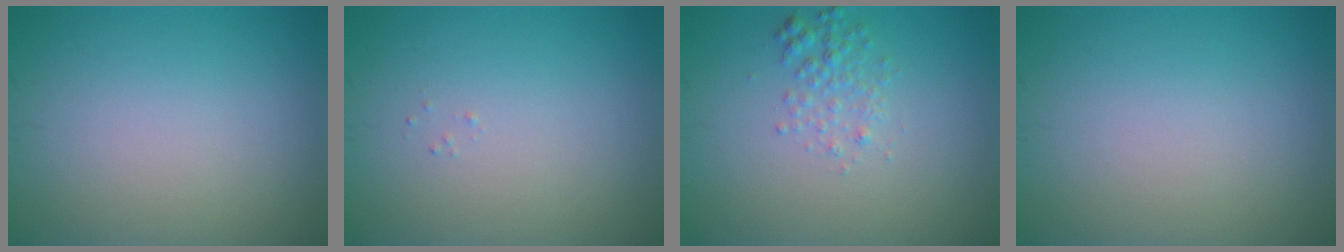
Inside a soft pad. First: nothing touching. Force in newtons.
{"total": 0.0}
{"total": 1.8, "press": 1.8, "slide": 0.1}
{"total": 0.0}